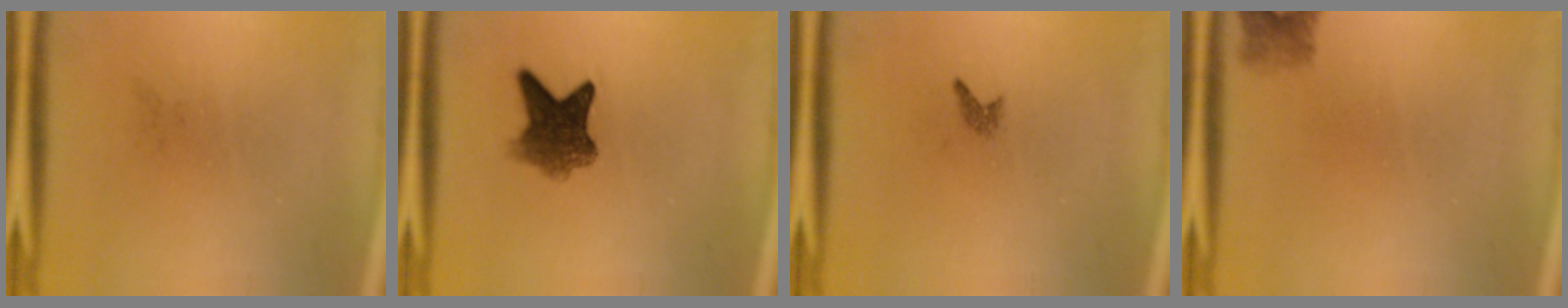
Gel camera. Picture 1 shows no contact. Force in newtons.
{"total": 6.3}
{"total": 0.7}
{"total": 2.0}